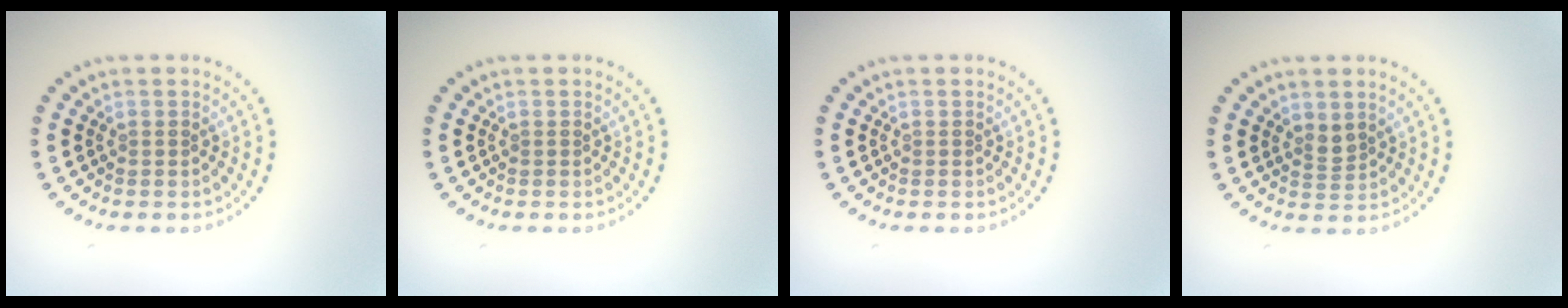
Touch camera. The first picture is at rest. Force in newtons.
{"total": 0.0}
{"total": 0.0}
{"total": 1.4, "press": 1.0, "slide": 0.9}